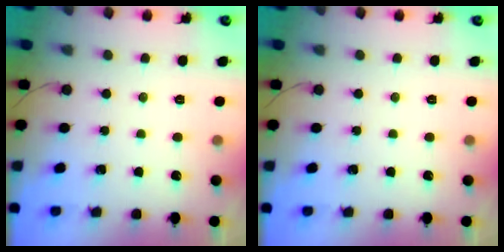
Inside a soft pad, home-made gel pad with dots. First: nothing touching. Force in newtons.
{"total": 0.0}